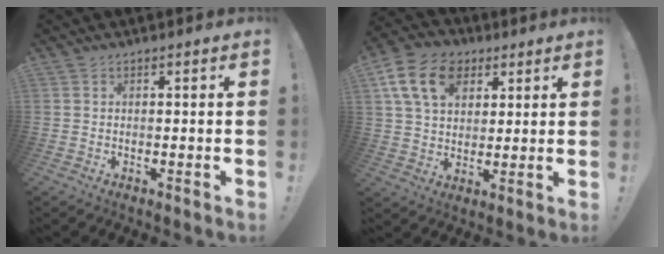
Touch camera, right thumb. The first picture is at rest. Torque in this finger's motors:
{"motor_torque": [0.30, 0.31, 0.40, 0.40, 0.06]}